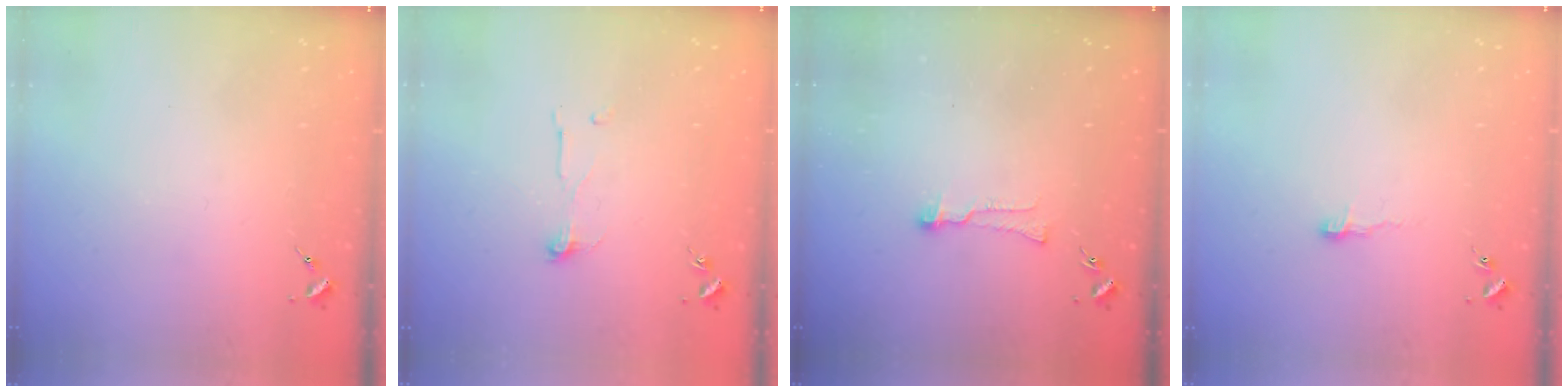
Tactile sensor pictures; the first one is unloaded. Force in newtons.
{"total": 4.0, "press": 4.0, "slide": 0.3}
{"total": 5.2, "press": 5.1, "slide": 0.4}
{"total": 4.4, "press": 4.4, "slide": 0.5}